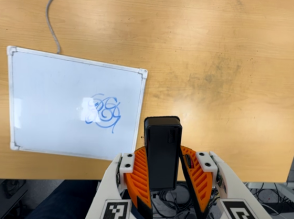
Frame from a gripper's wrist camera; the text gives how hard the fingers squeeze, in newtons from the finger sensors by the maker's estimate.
{"total": 4.8, "left": 4.5, "right": 5.2}